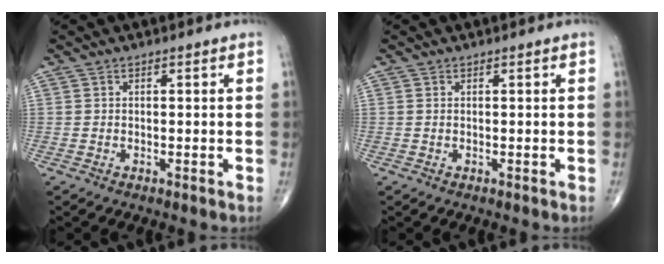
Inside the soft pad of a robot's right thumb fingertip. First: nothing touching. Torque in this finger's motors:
{"motor_torque": [-0.20, 0.00, 0.05, 0.16, 0.03]}